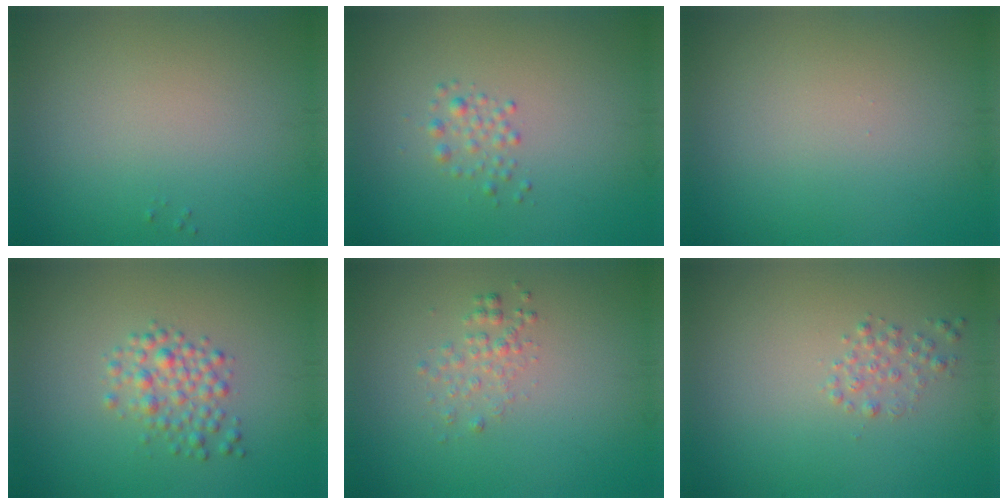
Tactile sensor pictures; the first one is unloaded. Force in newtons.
{"total": 1.3, "press": 1.3, "slide": 0.1}
{"total": 0.0}
{"total": 2.6, "press": 2.6, "slide": 0.1}
{"total": 1.4, "press": 1.4, "slide": 0.1}
{"total": 1.2, "press": 1.2, "slide": 0.0}